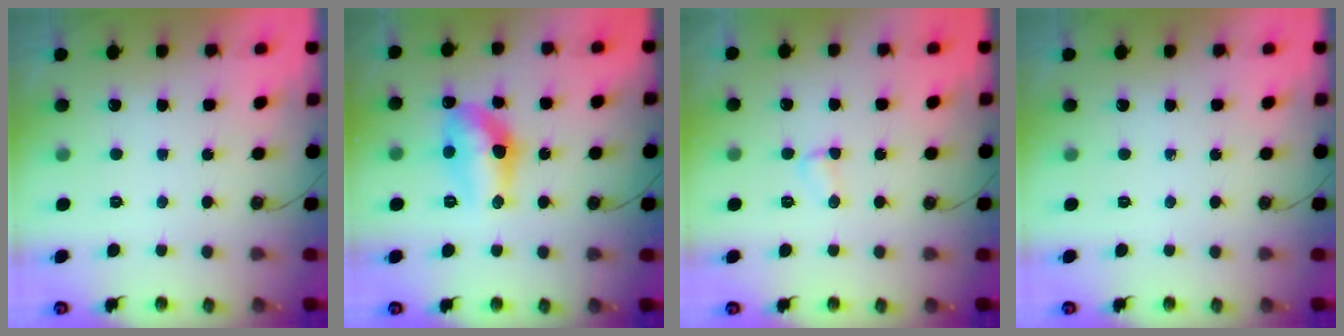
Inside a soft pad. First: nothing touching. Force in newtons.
{"total": 12.3, "press": 12.2, "slide": 1.1}
{"total": 2.4, "press": 2.4, "slide": 0.3}
{"total": 0.0}